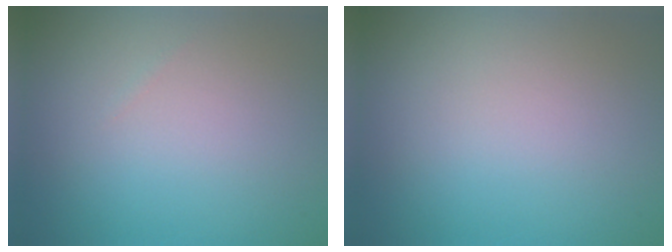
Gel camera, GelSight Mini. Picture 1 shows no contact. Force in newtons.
{"total": 0.0}